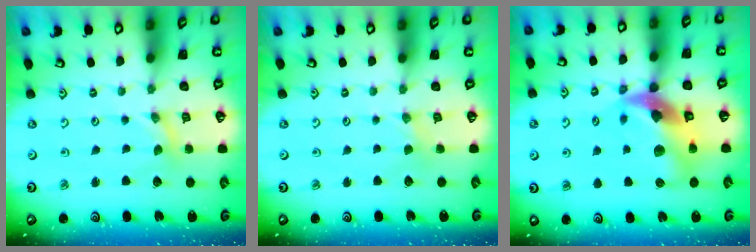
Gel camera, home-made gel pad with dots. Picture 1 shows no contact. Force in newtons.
{"total": 1.3, "press": 1.3, "slide": 0.2}
{"total": 16.0, "press": 15.8, "slide": 2.4}